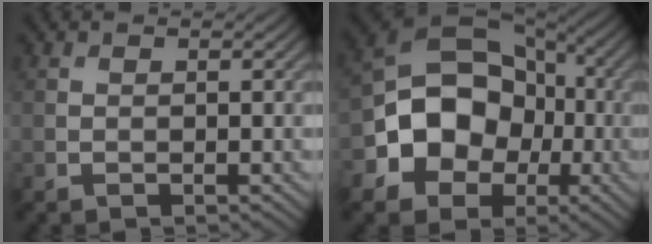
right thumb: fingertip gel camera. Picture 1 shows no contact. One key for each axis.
{"total": 13.3, "fx": -2.8, "fy": 10.7, "fz": 7.3, "tx": -0.120, "ty": -0.010, "tz": -0.079}